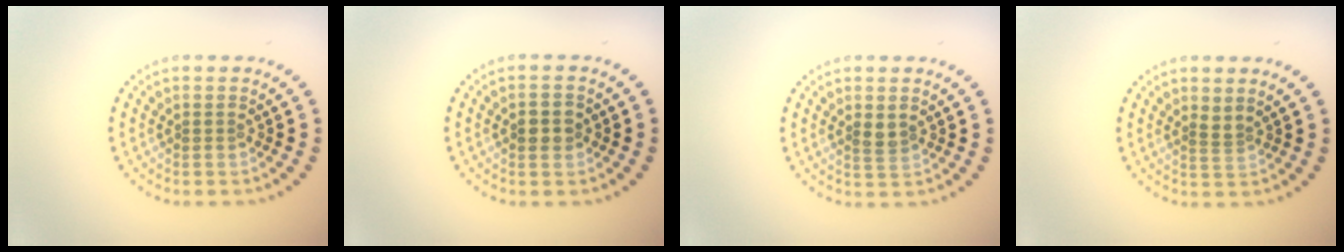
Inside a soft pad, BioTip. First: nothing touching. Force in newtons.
{"total": 1.9, "press": 1.9, "slide": 0.1}
{"total": 1.2, "press": 1.2, "slide": 0.3}
{"total": 1.0, "press": 0.6, "slide": 0.8}